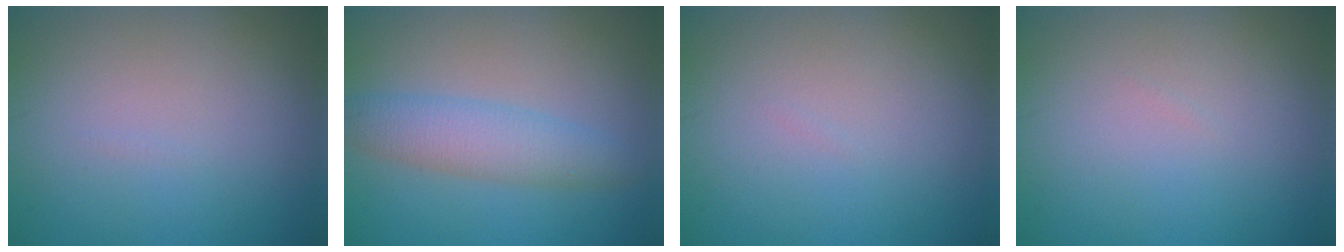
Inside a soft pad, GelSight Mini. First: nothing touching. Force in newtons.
{"total": 4.0, "press": 4.0, "slide": 0.1}
{"total": 0.0}
{"total": 0.0}